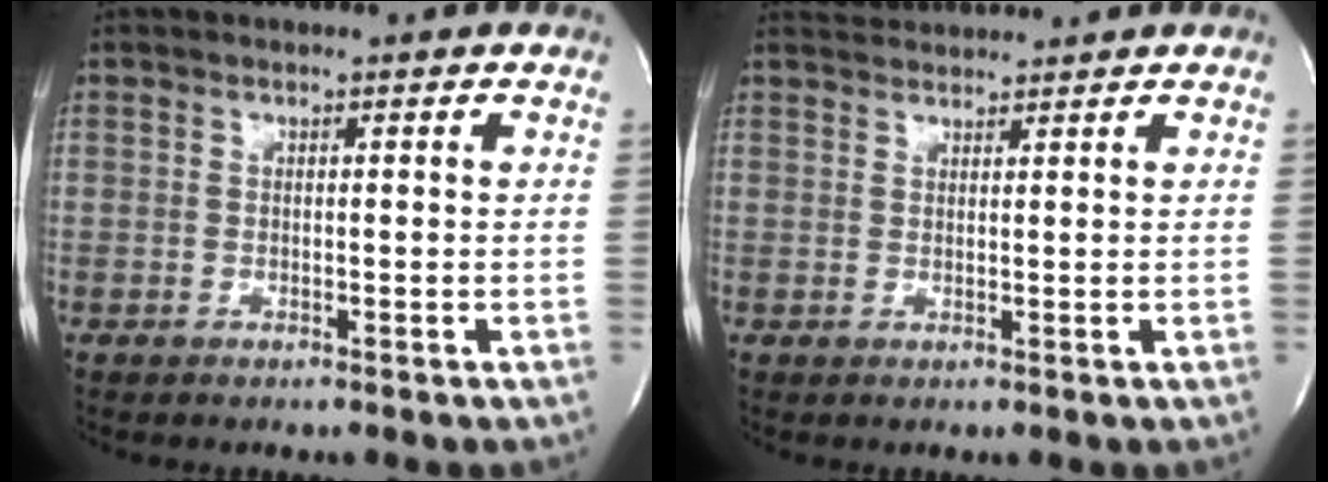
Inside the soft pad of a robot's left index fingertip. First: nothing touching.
{"total": 2.8, "force": [2.7, -0.3, -0.4], "torque": [0.000, 0.018, 0.055]}